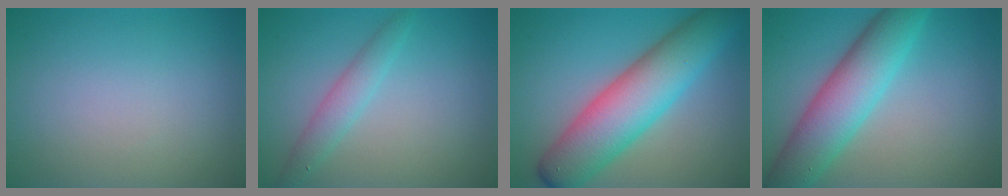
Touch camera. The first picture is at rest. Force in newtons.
{"total": 2.3, "press": 2.3, "slide": 0.0}
{"total": 9.3, "press": 9.3, "slide": 0.2}
{"total": 7.4, "press": 7.4, "slide": 0.3}